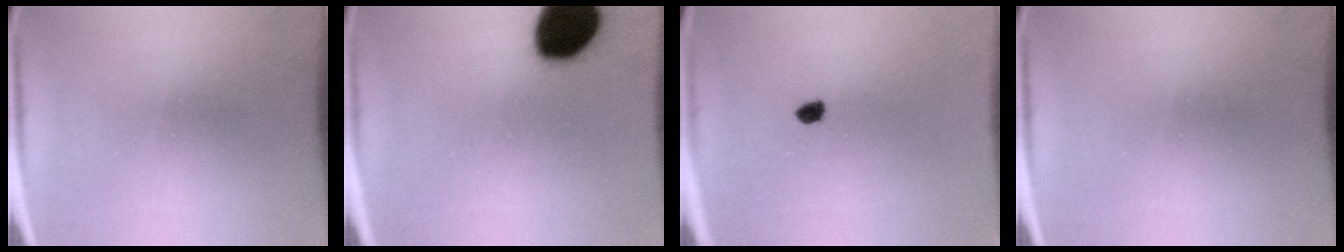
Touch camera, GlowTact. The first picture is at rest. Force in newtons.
{"total": 18.3}
{"total": 1.7}
{"total": 0.0}